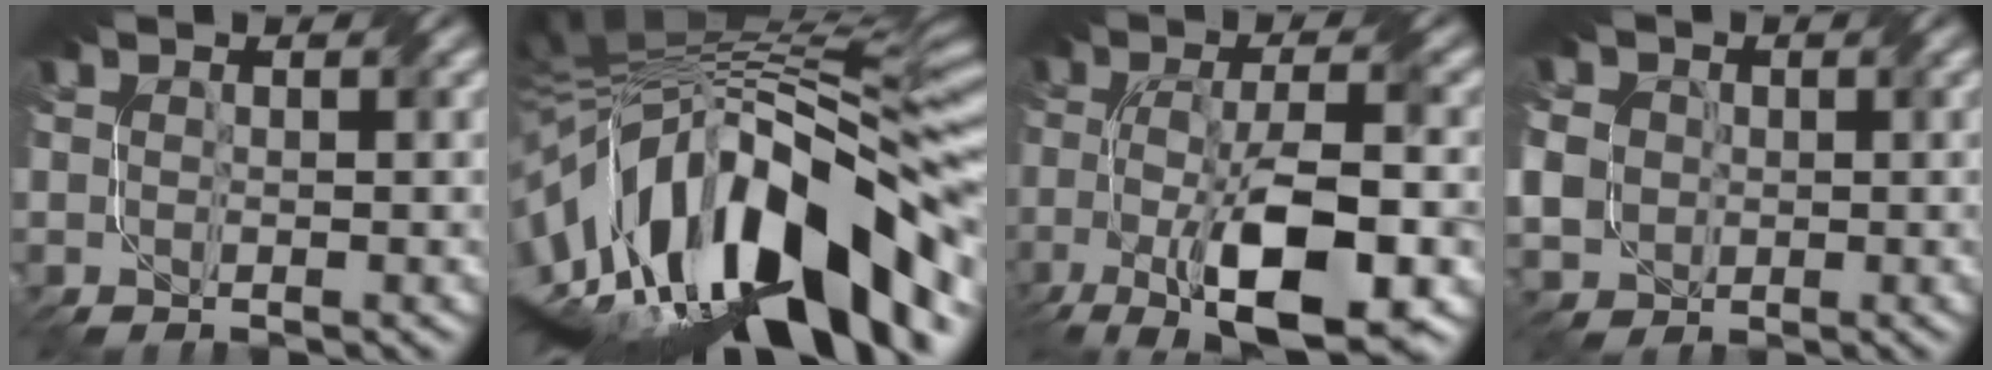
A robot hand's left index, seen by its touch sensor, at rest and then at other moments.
{"total": 17.3, "force": [-4.1, 7.1, 15.2], "torque": [-0.247, 0.016, -0.078]}
{"total": 10.6, "force": [-4.8, 4.0, 8.6], "torque": [-0.159, -0.006, -0.081]}
{"total": 5.5, "force": [1.1, 5.1, 1.8], "torque": [-0.068, 0.027, 0.015]}